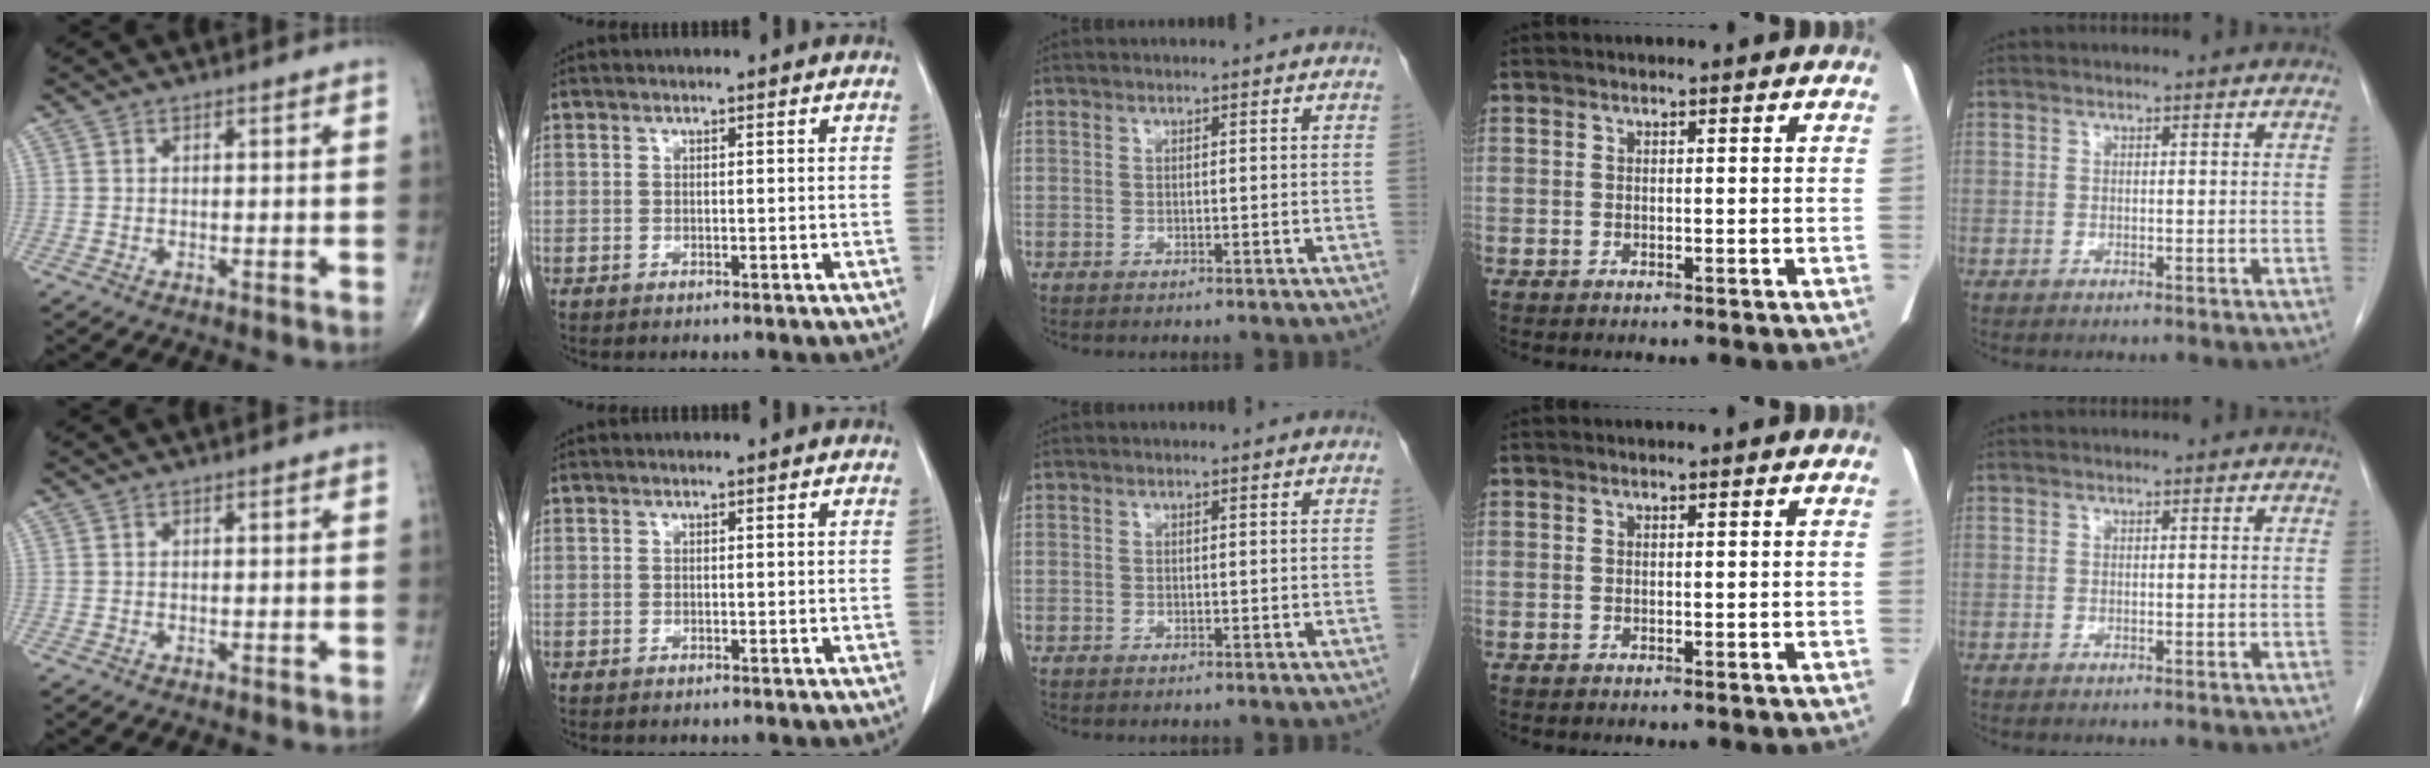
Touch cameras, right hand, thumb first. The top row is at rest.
{}